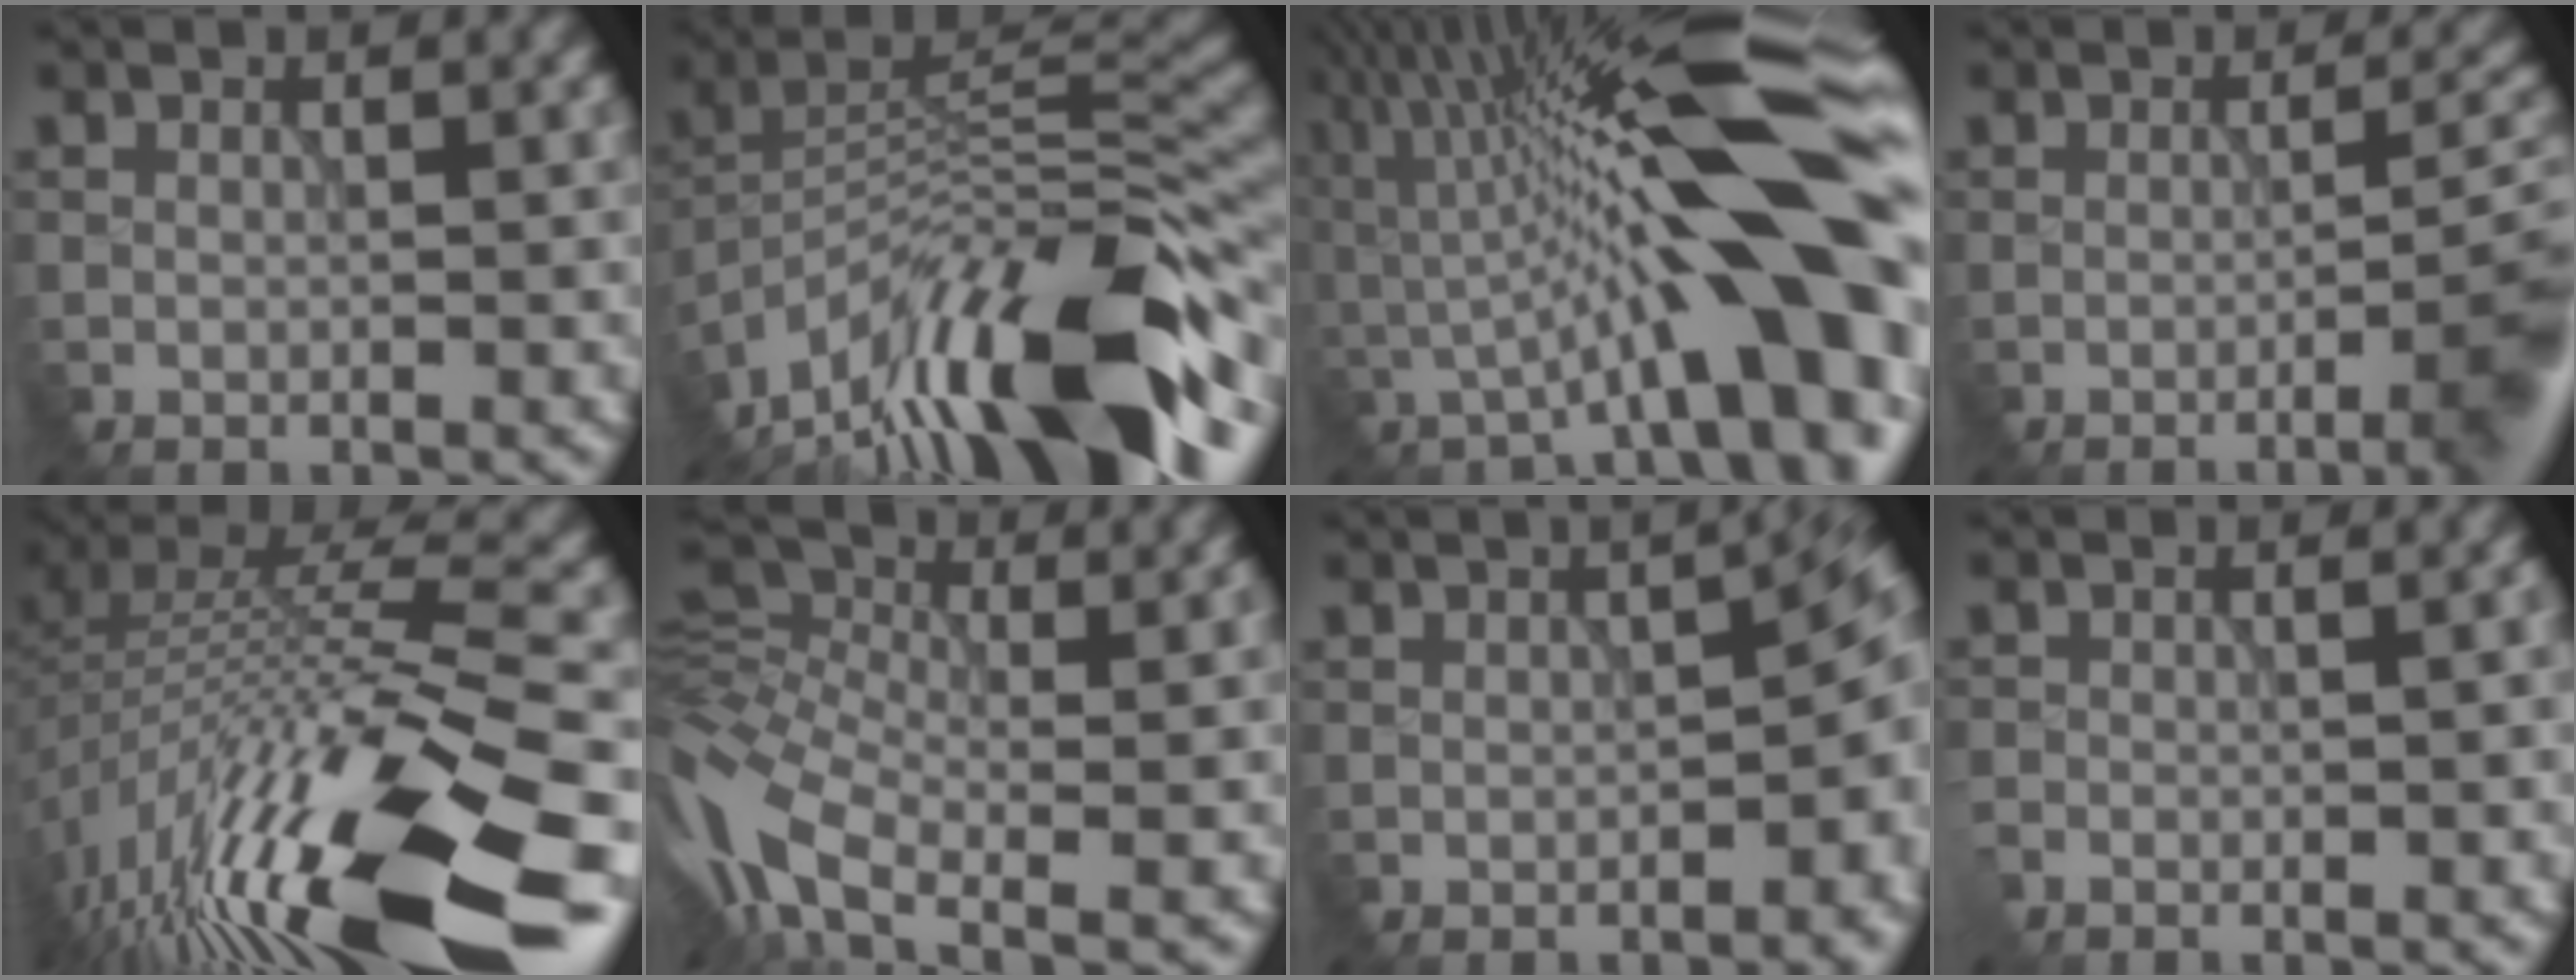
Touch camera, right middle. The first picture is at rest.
{"total": 16.7, "force": [-10.6, 4.5, 12.1], "torque": [-0.210, 0.028, -0.186]}
{"total": 15.9, "force": [0.6, 3.5, 15.5], "torque": [-0.213, 0.028, 0.007]}
{"total": 5.8, "force": [-1.7, 1.1, 5.5], "torque": [-0.072, 0.000, -0.020]}
{"total": 16.3, "force": [-7.6, 4.6, 13.6], "torque": [-0.237, 0.019, -0.135]}
{"total": 10.7, "force": [-5.0, 4.7, 8.2], "torque": [-0.185, -0.003, -0.103]}
{"total": 6.1, "force": [-0.7, 2.3, 5.6], "torque": [-0.055, -0.003, 0.000]}
{"total": 1.2, "force": [-0.6, 0.5, 1.0], "torque": [-0.003, 0.004, -0.006]}